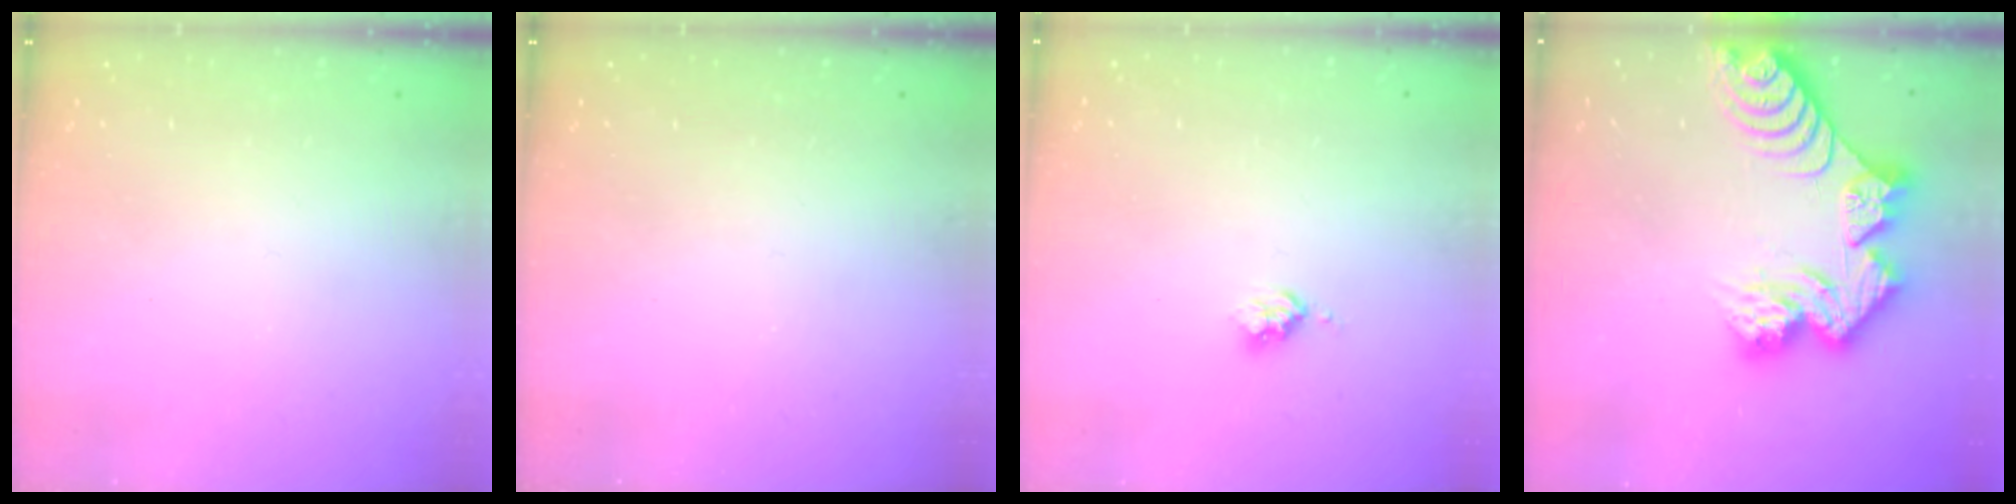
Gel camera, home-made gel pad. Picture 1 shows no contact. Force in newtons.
{"total": 0.0}
{"total": 2.5, "press": 2.5, "slide": 0.3}
{"total": 15.1, "press": 15.0, "slide": 1.4}